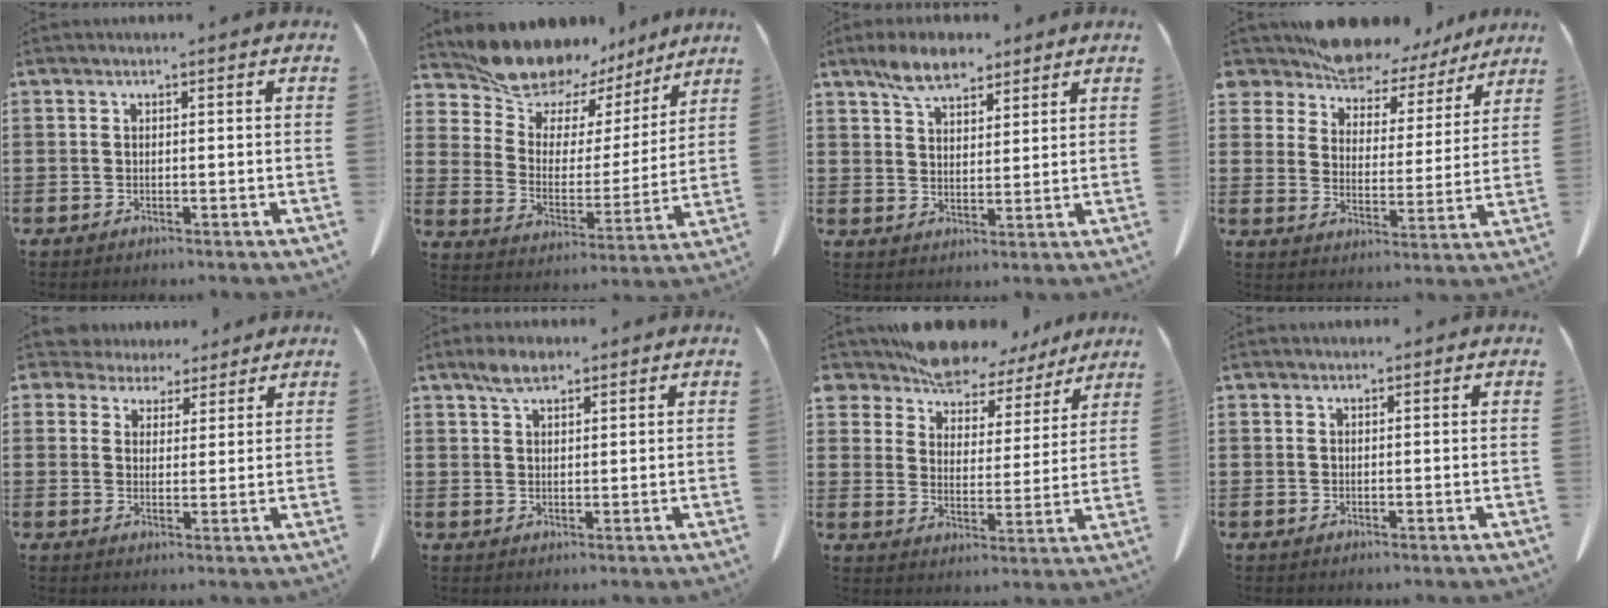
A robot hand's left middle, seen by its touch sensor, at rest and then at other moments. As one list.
[{"total": 11.5, "force": [10.8, 3.6, 1.8], "torque": [-0.081, -0.085, 0.199]}, {"total": 6.5, "force": [5.0, 2.9, 2.9], "torque": [-0.065, -0.003, 0.092]}, {"total": 8.0, "force": [7.7, 2.3, 0.8], "torque": [-0.061, -0.050, 0.141]}, {"total": 4.8, "force": [4.3, 2.1, 0.4], "torque": [-0.030, -0.006, 0.082]}, {"total": 3.6, "force": [2.7, 1.5, 1.9], "torque": [-0.035, 0.000, 0.048]}, {"total": 8.2, "force": [7.7, 2.6, 1.5], "torque": [-0.062, -0.045, 0.140]}, {"total": 0.5, "force": [0.5, 0.2, 0.1], "torque": [-0.003, -0.001, 0.010]}]